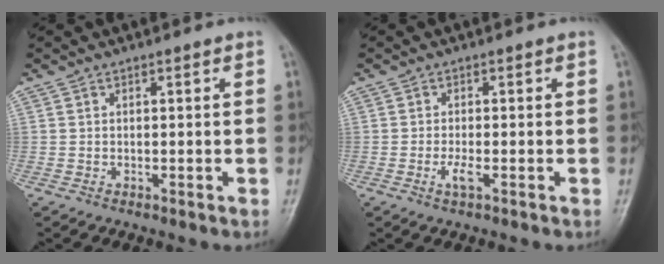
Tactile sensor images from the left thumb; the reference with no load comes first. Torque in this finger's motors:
{"motor_torque": [-0.05, 0.07, 0.08, 0.05, 0.00]}